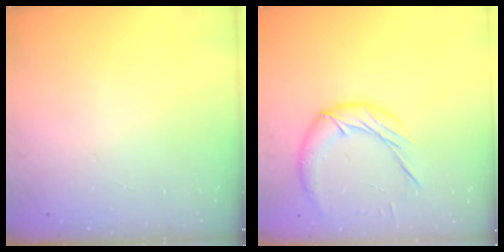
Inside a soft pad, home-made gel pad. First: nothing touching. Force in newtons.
{"total": 13.1, "press": 13.0, "slide": 1.0}